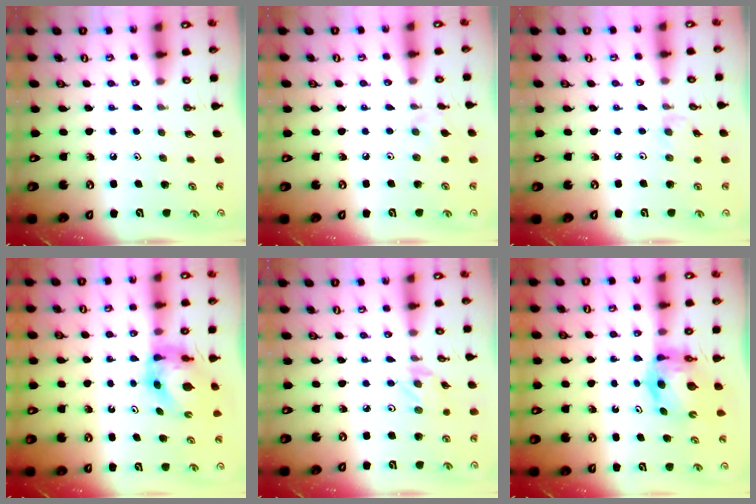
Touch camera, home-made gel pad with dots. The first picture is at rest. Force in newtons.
{"total": 2.3, "press": 2.3, "slide": 0.4}
{"total": 1.1, "press": 1.0, "slide": 0.4}
{"total": 5.7, "press": 5.7, "slide": 0.3}
{"total": 0.5, "press": 0.5, "slide": 0.1}
{"total": 6.3, "press": 6.3, "slide": 0.7}